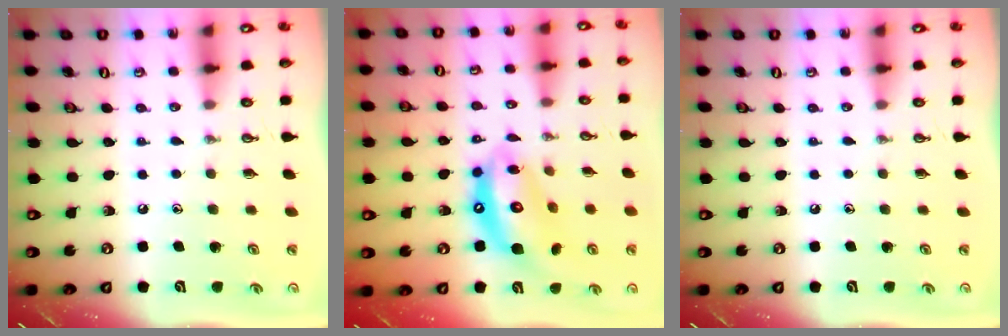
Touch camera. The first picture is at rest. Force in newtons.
{"total": 14.4, "press": 14.3, "slide": 1.7}
{"total": 0.0}